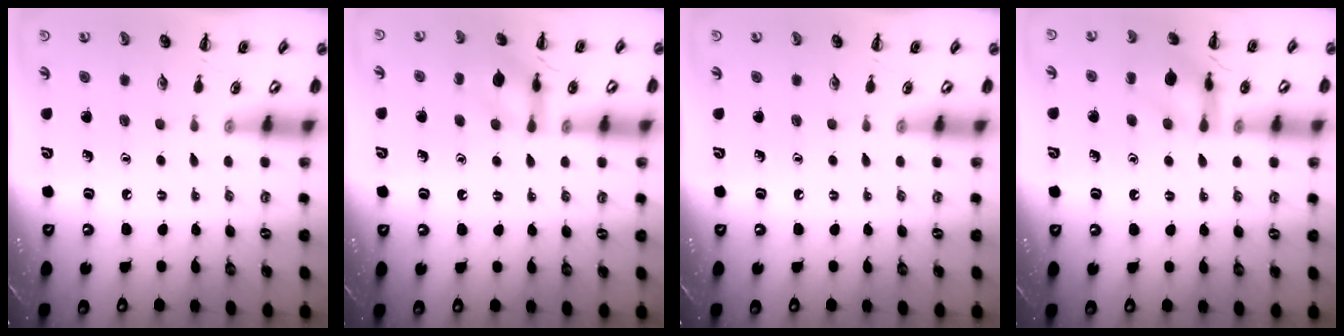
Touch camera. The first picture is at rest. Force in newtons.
{"total": 10.6, "press": 10.6, "slide": 0.9}
{"total": 0.0}
{"total": 11.8, "press": 11.8, "slide": 1.0}